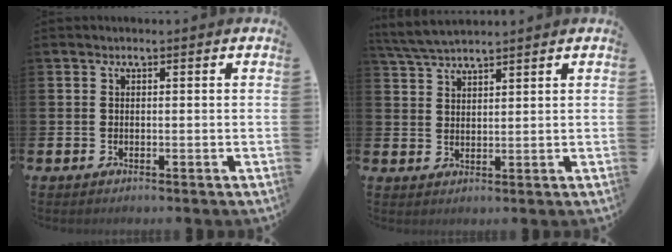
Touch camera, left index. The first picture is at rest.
{"total": 4.2, "force": [4.0, 0.5, 1.1], "torque": [-0.035, -0.012, 0.075]}